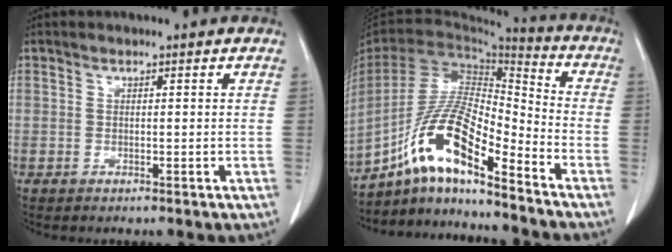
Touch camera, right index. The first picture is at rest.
{"total": 15.3, "force": [-9.8, 2.4, 11.4], "torque": [-0.227, 0.006, -0.180]}